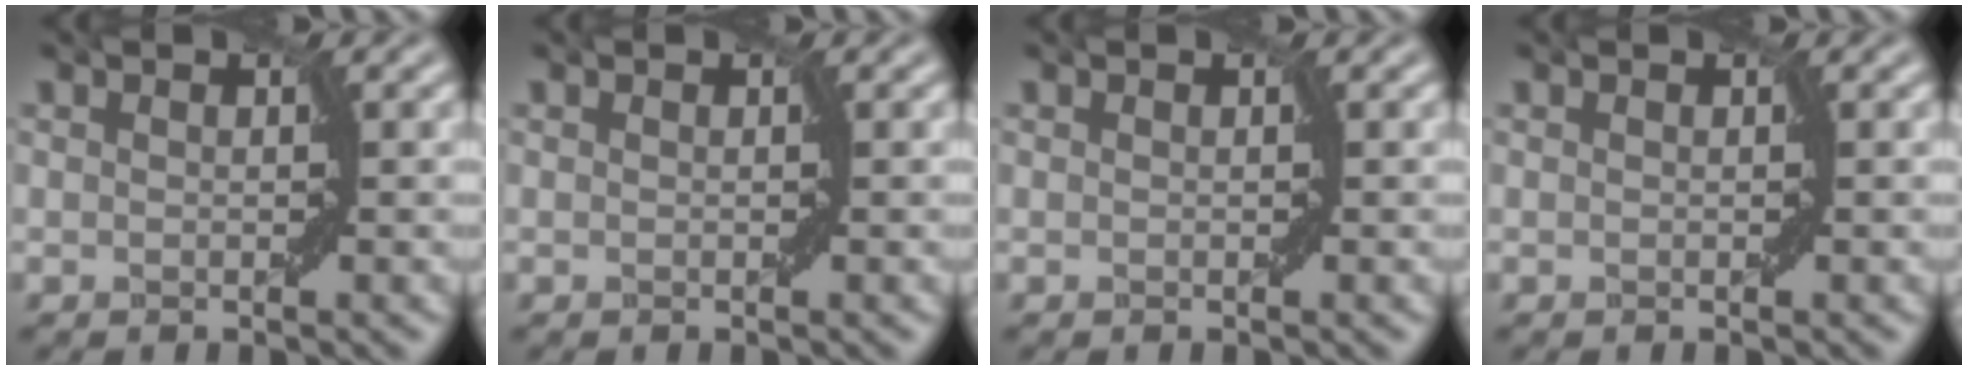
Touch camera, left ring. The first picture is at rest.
{"total": 0.0}
{"total": 0.0}
{"total": 0.0}